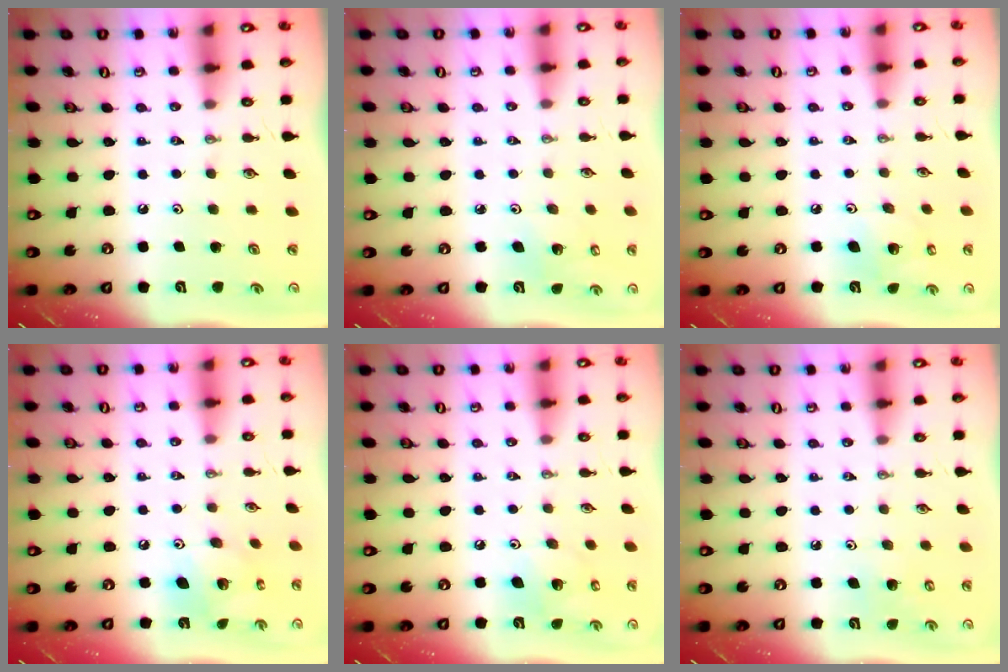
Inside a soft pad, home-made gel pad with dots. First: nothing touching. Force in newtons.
{"total": 3.5, "press": 3.3, "slide": 1.1}
{"total": 7.5, "press": 7.3, "slide": 1.7}
{"total": 10.5, "press": 10.5, "slide": 0.5}
{"total": 10.5, "press": 10.3, "slide": 2.1}
{"total": 3.9, "press": 3.9, "slide": 0.3}